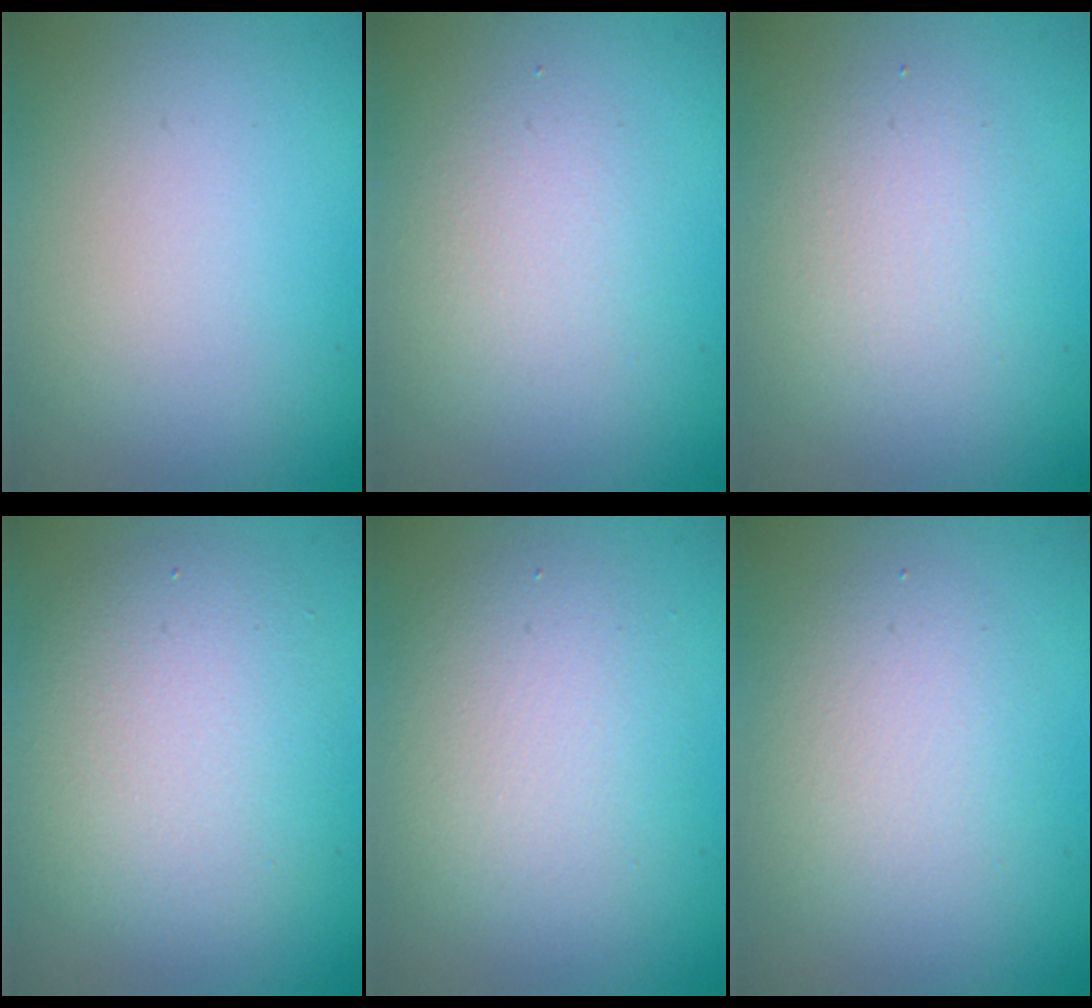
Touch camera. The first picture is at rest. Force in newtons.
{"total": 2.0, "press": 2.0, "slide": 0.1}
{"total": 2.5, "press": 2.5, "slide": 0.2}
{"total": 5.7, "press": 5.7, "slide": 0.2}
{"total": 2.5, "press": 2.5, "slide": 0.4}
{"total": 2.9, "press": 2.9, "slide": 0.2}